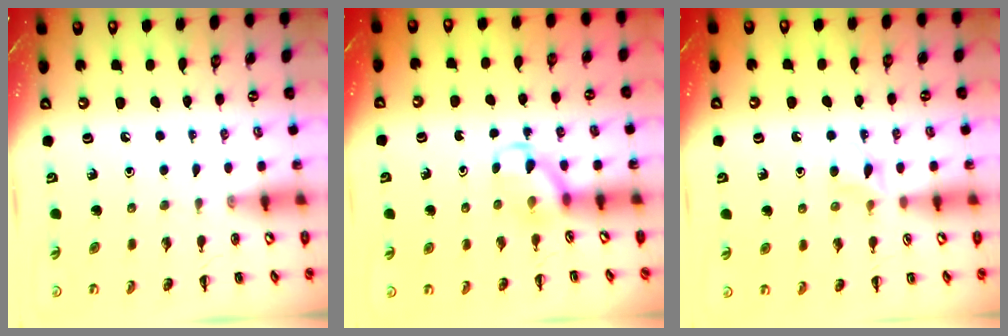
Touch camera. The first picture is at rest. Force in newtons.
{"total": 3.6, "press": 3.3, "slide": 1.4}
{"total": 4.3, "press": 4.0, "slide": 1.7}